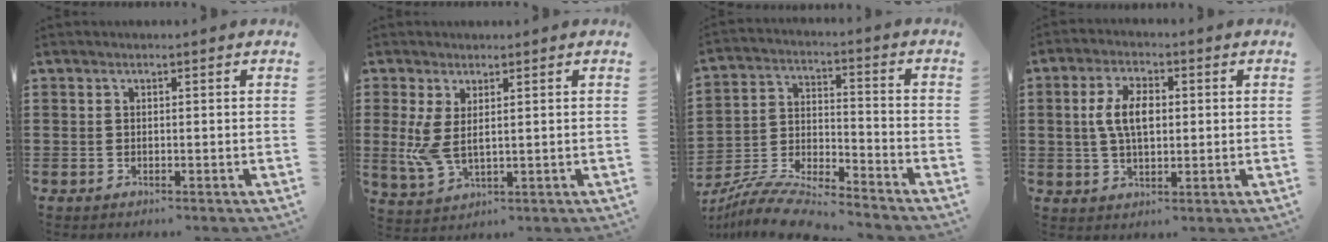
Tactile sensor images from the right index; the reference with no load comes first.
{"total": 4.7, "force": [1.1, 2.0, 4.1], "torque": [-0.103, -0.006, 0.017]}
{"total": 8.8, "force": [-8.3, 0.7, 2.7], "torque": [-0.061, 0.008, -0.167]}
{"total": 6.4, "force": [0.5, 3.1, 5.6], "torque": [-0.128, 0.007, 0.002]}